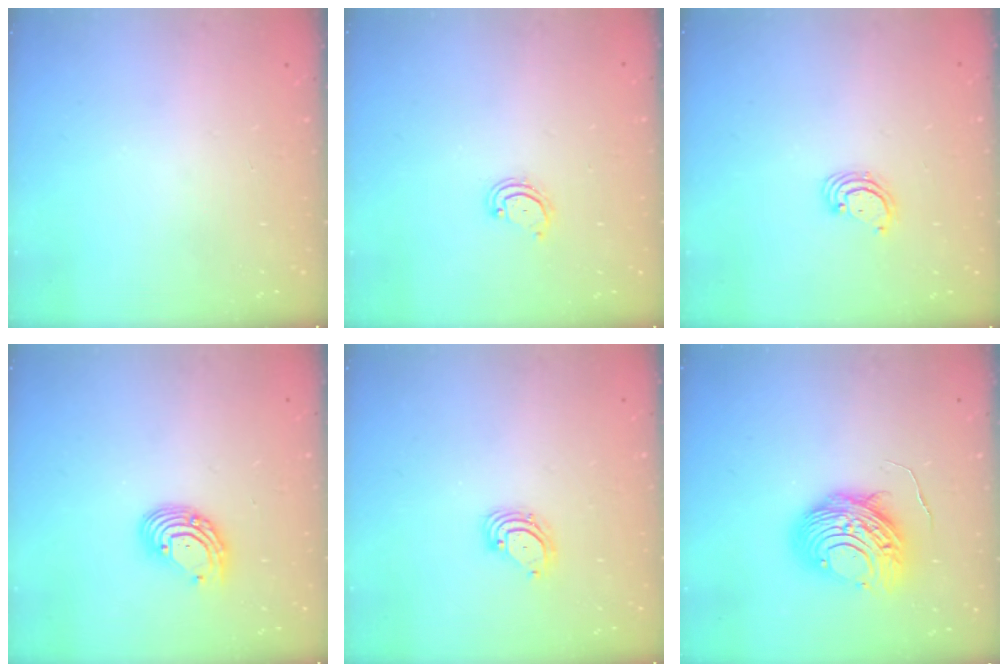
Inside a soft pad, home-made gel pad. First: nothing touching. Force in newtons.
{"total": 2.8, "press": 2.8, "slide": 0.2}
{"total": 3.3, "press": 3.3, "slide": 0.3}
{"total": 8.3, "press": 8.2, "slide": 0.7}
{"total": 3.6, "press": 3.6, "slide": 0.3}
{"total": 11.3, "press": 11.3, "slide": 1.2}